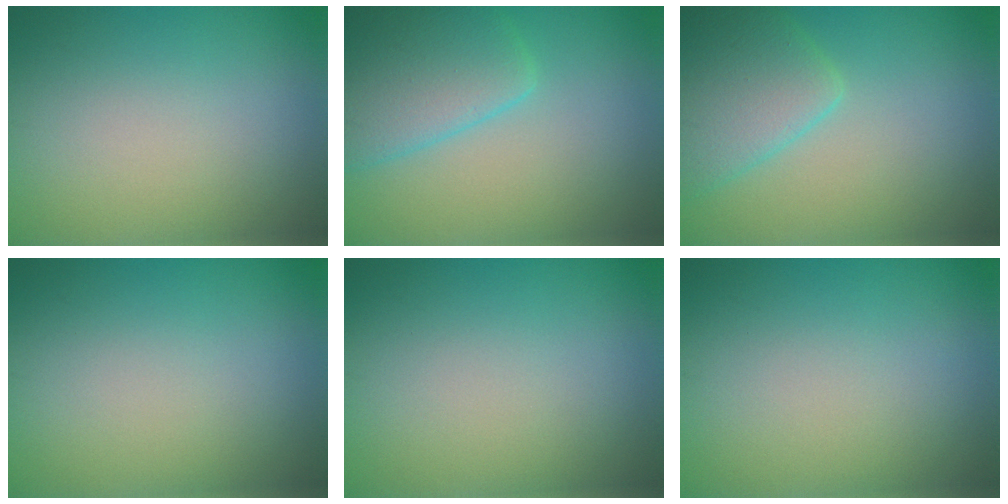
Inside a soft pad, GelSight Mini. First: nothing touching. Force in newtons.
{"total": 6.0, "press": 6.0, "slide": 0.4}
{"total": 5.3, "press": 5.3, "slide": 0.3}
{"total": 0.0}
{"total": 0.0}
{"total": 0.0}